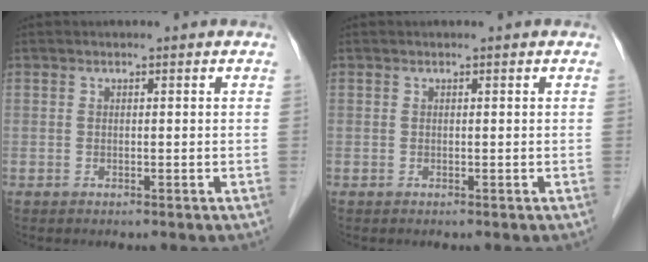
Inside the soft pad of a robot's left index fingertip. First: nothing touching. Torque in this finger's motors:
{"motor_torque": [0.15, 0.11, -0.02, -0.01]}